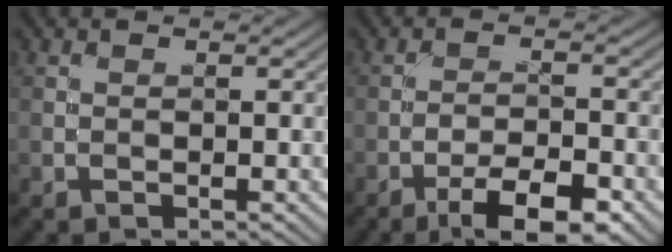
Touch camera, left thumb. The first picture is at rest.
{"total": 7.6, "force": [-4.8, 2.3, 5.3], "torque": [-0.084, 0.005, -0.078]}